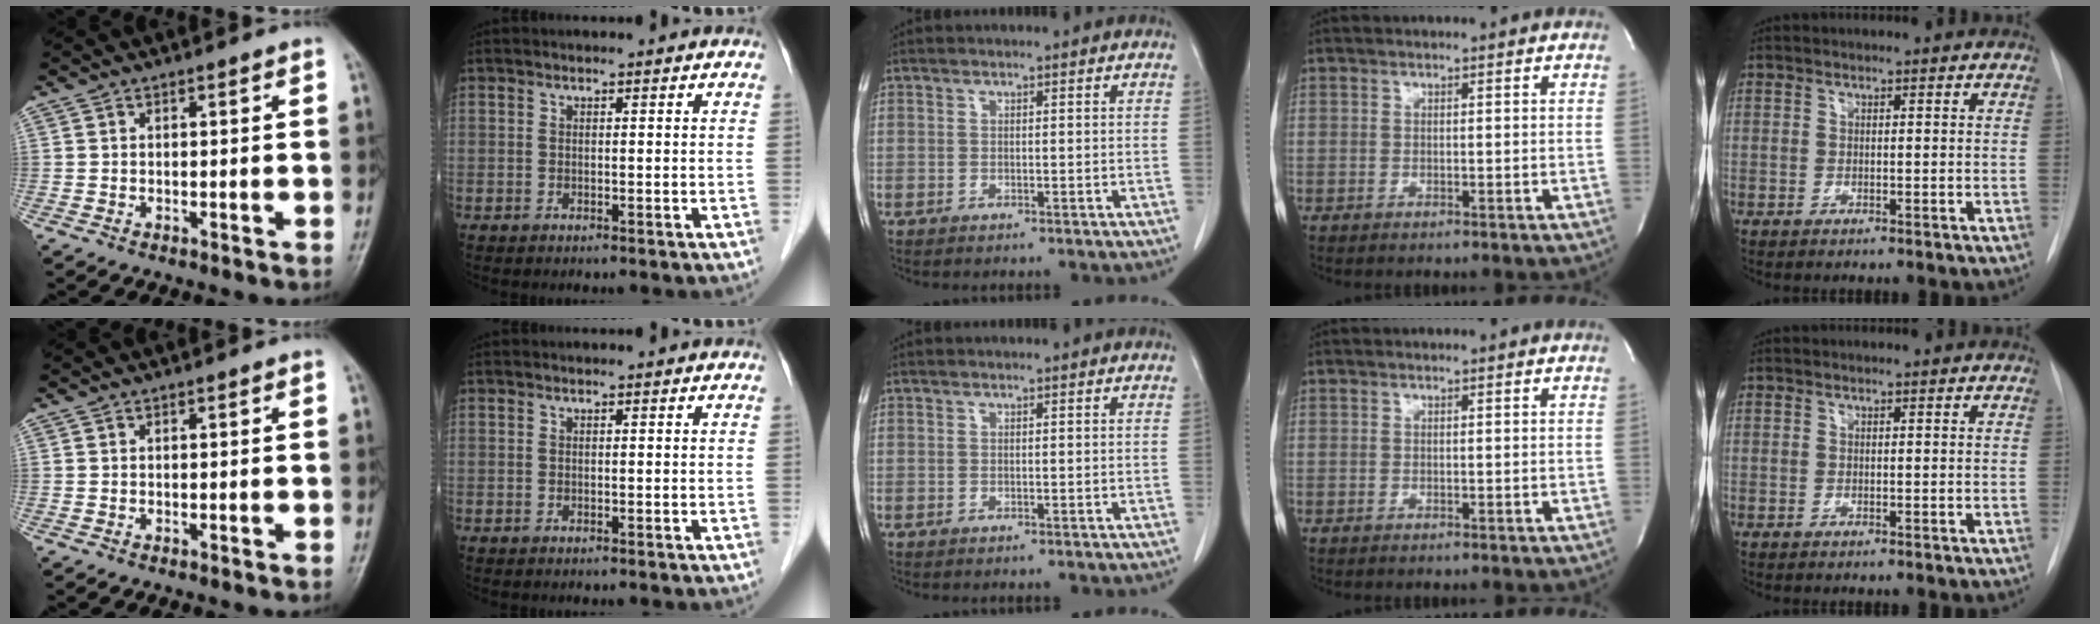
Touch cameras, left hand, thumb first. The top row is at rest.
{}